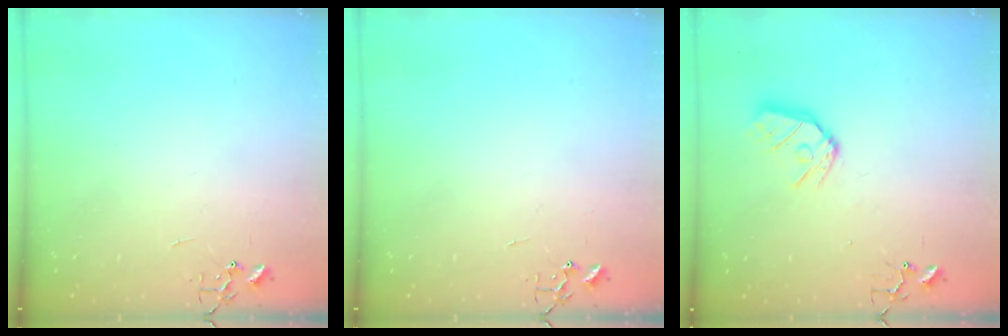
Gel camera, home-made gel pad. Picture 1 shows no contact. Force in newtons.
{"total": 0.0}
{"total": 11.0, "press": 11.0, "slide": 1.3}